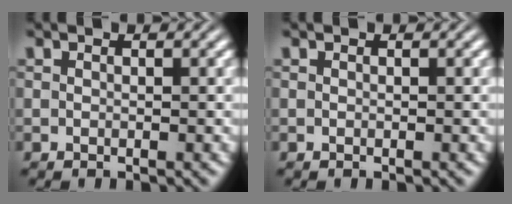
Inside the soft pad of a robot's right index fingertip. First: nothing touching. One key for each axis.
{"total": 0.0}